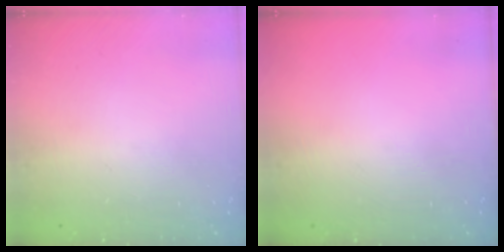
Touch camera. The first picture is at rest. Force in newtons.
{"total": 0.0}